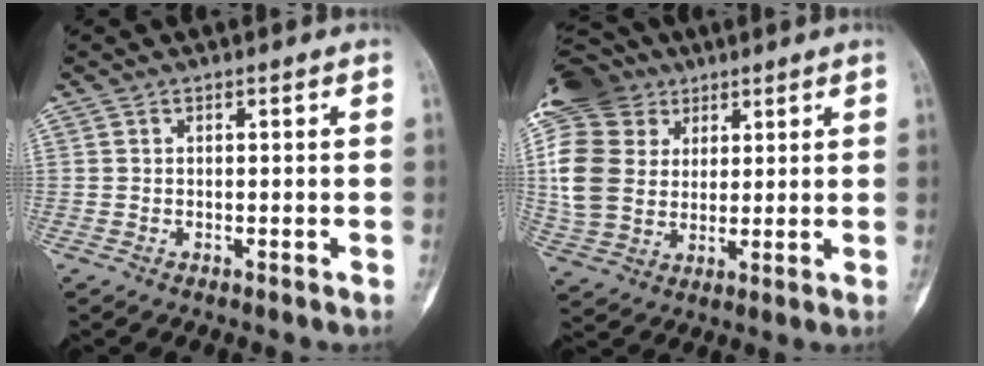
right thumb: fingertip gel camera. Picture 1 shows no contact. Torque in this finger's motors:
{"motor_torque": [1.51, 1.98, 1.02, 0.13, 0.12]}